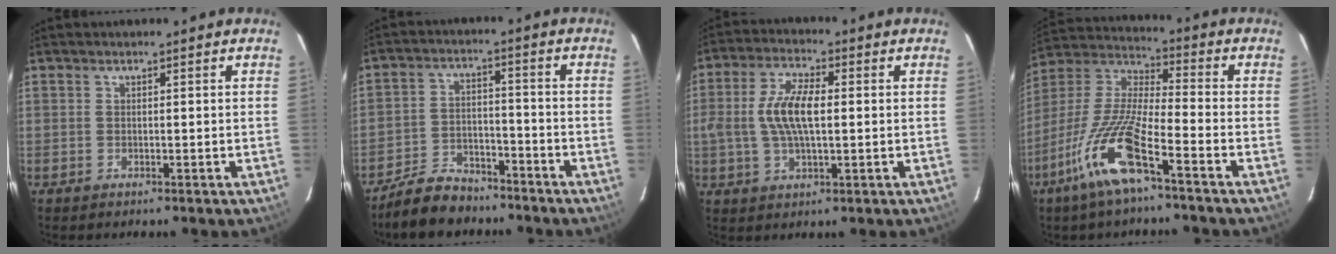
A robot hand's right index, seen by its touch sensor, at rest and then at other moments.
{"total": 9.5, "force": [-7.9, 4.4, 2.9], "torque": [-0.083, 0.013, -0.126]}
{"total": 9.2, "force": [0.2, 3.7, 8.5], "torque": [-0.168, 0.009, 0.004]}
{"total": 14.7, "force": [-8.3, 2.0, 11.9], "torque": [-0.251, -0.017, -0.167]}